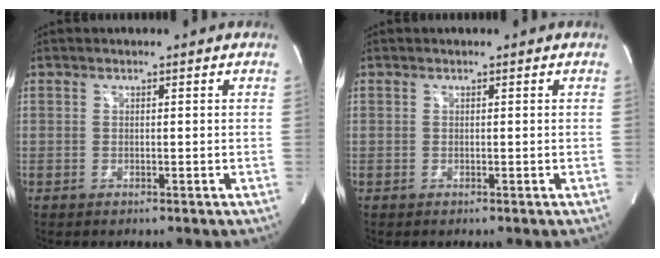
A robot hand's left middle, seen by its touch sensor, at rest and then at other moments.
{"total": 0.0}